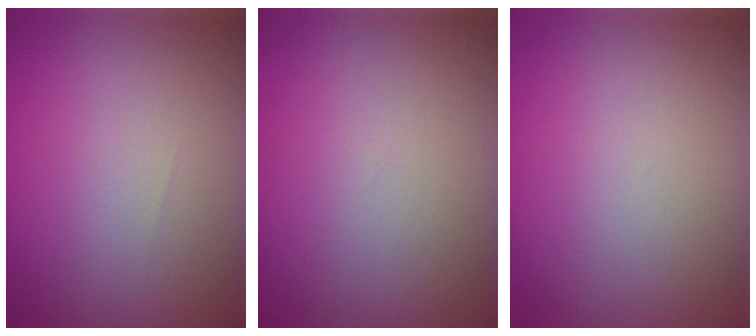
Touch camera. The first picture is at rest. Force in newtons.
{"total": 0.0}
{"total": 0.0}